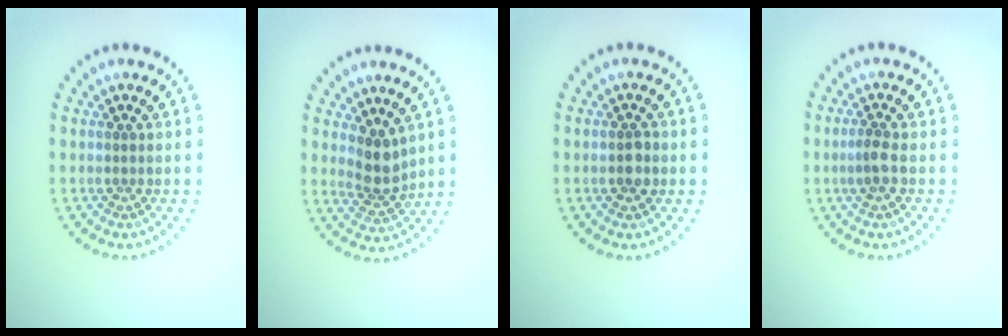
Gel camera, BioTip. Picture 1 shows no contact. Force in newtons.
{"total": 2.8, "press": 2.3, "slide": 1.7}
{"total": 1.7, "press": 1.7, "slide": 0.2}
{"total": 1.5, "press": 1.3, "slide": 0.8}